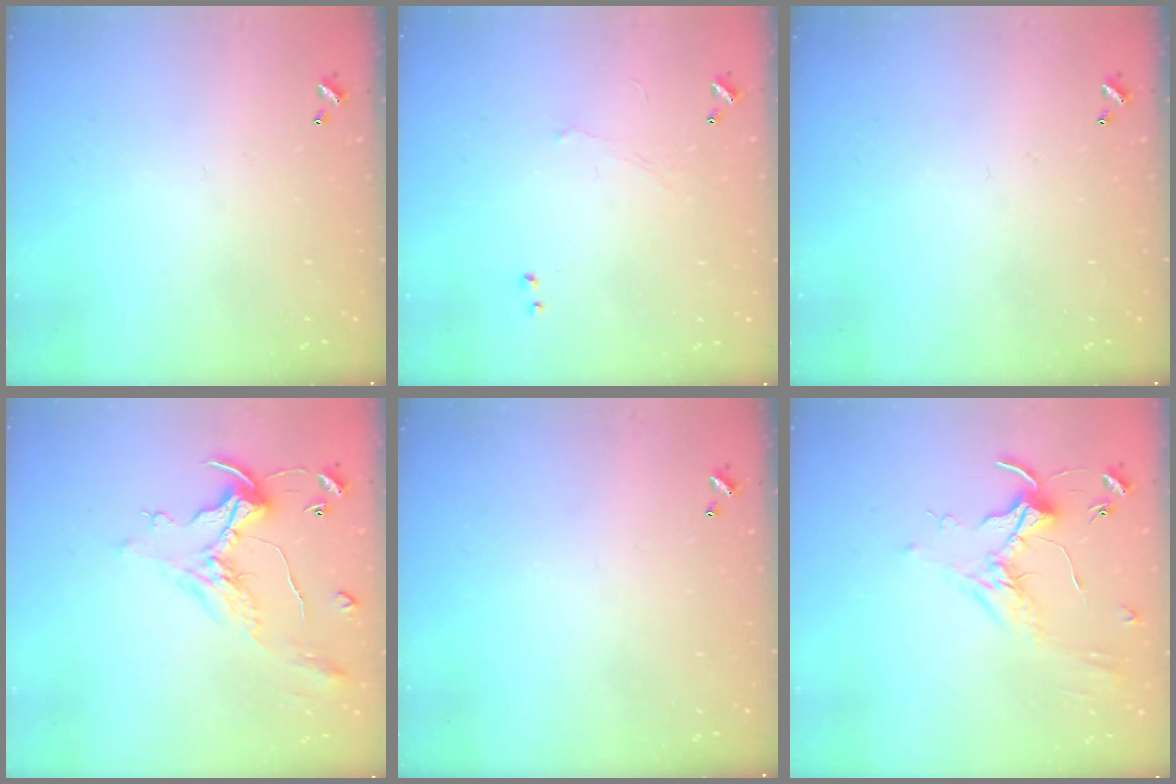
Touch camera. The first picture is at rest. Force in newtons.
{"total": 0.7, "press": 0.3, "slide": 0.6}
{"total": 0.0}
{"total": 1.7, "press": 1.3, "slide": 1.2}
{"total": 0.0}
{"total": 1.8, "press": 1.8, "slide": 0.4}